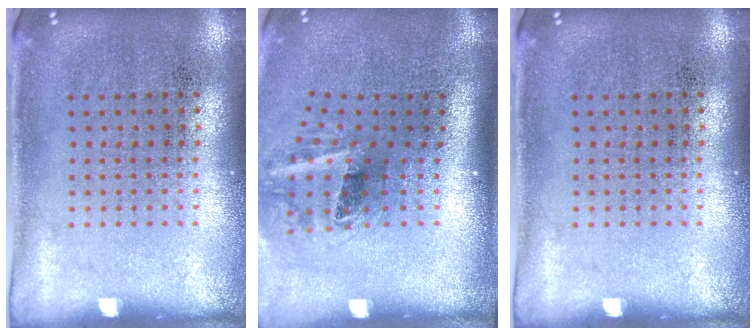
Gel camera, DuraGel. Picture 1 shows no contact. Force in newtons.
{"total": 2.2, "press": 1.3, "slide": 1.7}
{"total": 0.0}